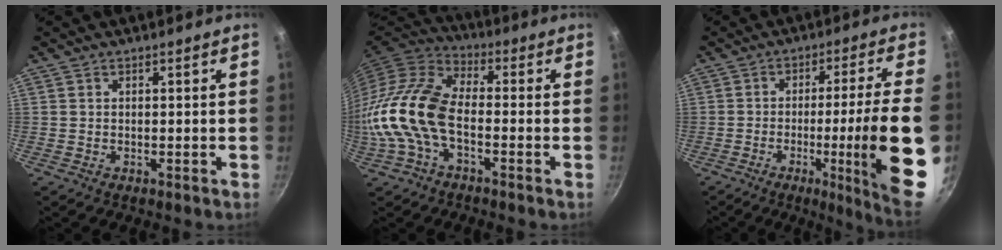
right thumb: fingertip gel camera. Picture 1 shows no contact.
{"total": 14.6, "force": [-3.0, 8.0, 11.9], "torque": [-0.229, 0.033, -0.072]}
{"total": 17.5, "force": [-4.5, 0.2, 16.9], "torque": [-0.237, 0.015, -0.057]}